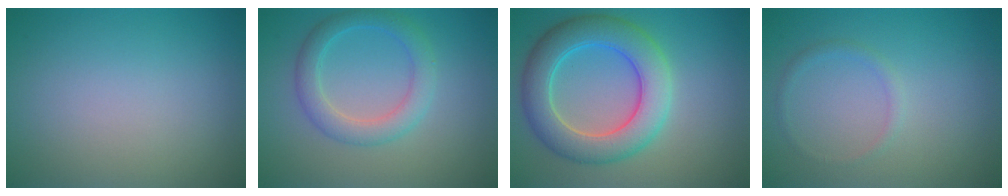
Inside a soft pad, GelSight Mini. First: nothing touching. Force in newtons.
{"total": 3.3, "press": 3.3, "slide": 0.1}
{"total": 7.1, "press": 7.1, "slide": 0.3}
{"total": 0.9, "press": 0.9, "slide": 0.1}